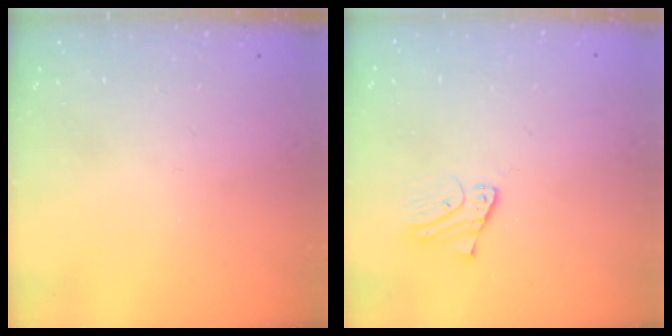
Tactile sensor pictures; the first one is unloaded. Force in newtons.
{"total": 3.3, "press": 3.3, "slide": 0.3}